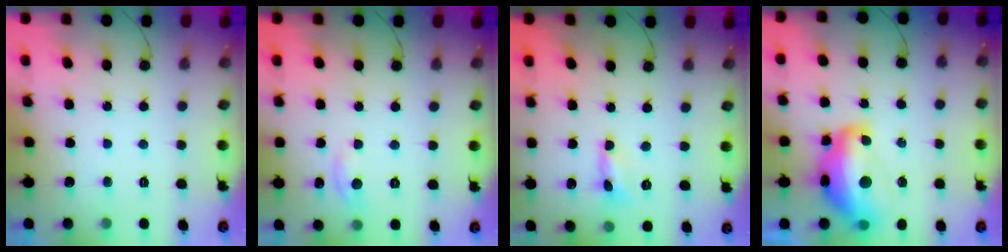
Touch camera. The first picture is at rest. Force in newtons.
{"total": 3.1, "press": 3.1, "slide": 0.4}
{"total": 0.6, "press": 0.6, "slide": 0.0}
{"total": 16.0, "press": 16.0, "slide": 1.2}